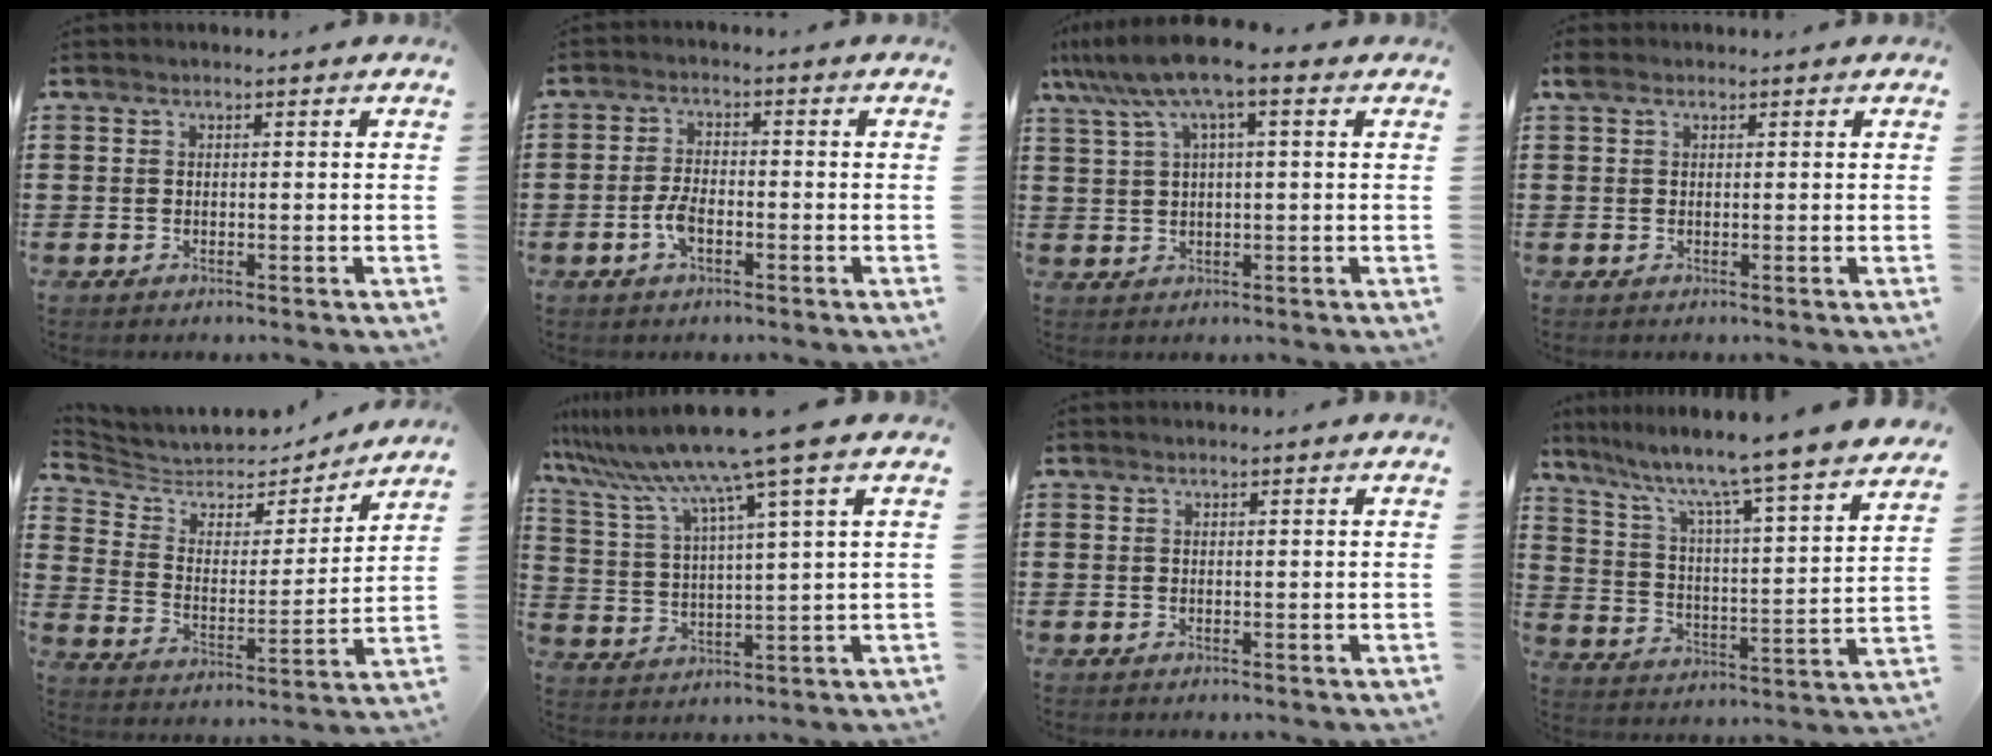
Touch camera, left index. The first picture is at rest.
{"total": 3.9, "force": [-1.4, 1.8, 3.2], "torque": [-0.086, -0.005, -0.032]}
{"total": 7.1, "force": [3.3, 0.8, 6.3], "torque": [-0.140, -0.010, 0.052]}
{"total": 1.0, "force": [0.4, 0.7, 0.6], "torque": [-0.015, 0.006, 0.007]}
{"total": 5.5, "force": [5.0, 2.1, 0.7], "torque": [-0.049, -0.037, 0.082]}
{"total": 10.8, "force": [8.2, -0.9, 6.9], "torque": [-0.164, -0.043, 0.132]}
{"total": 0.0}
{"total": 7.9, "force": [6.7, -1.0, 4.1], "torque": [-0.108, -0.064, 0.101]}